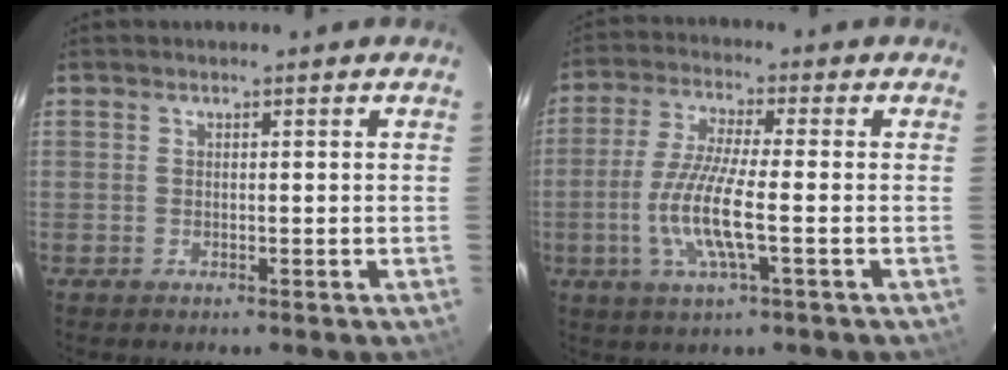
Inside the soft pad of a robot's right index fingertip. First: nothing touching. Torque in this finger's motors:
{"motor_torque": [0.46, -0.27, 0.46, 0.18]}